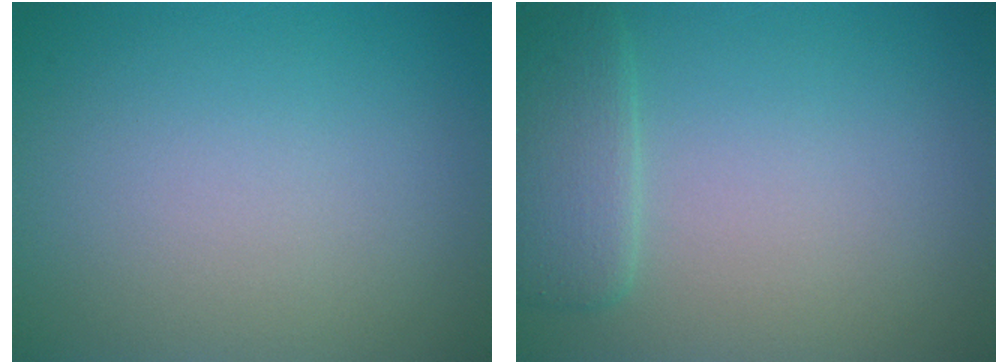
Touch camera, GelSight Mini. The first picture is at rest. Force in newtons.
{"total": 2.4, "press": 1.7, "slide": 1.7}